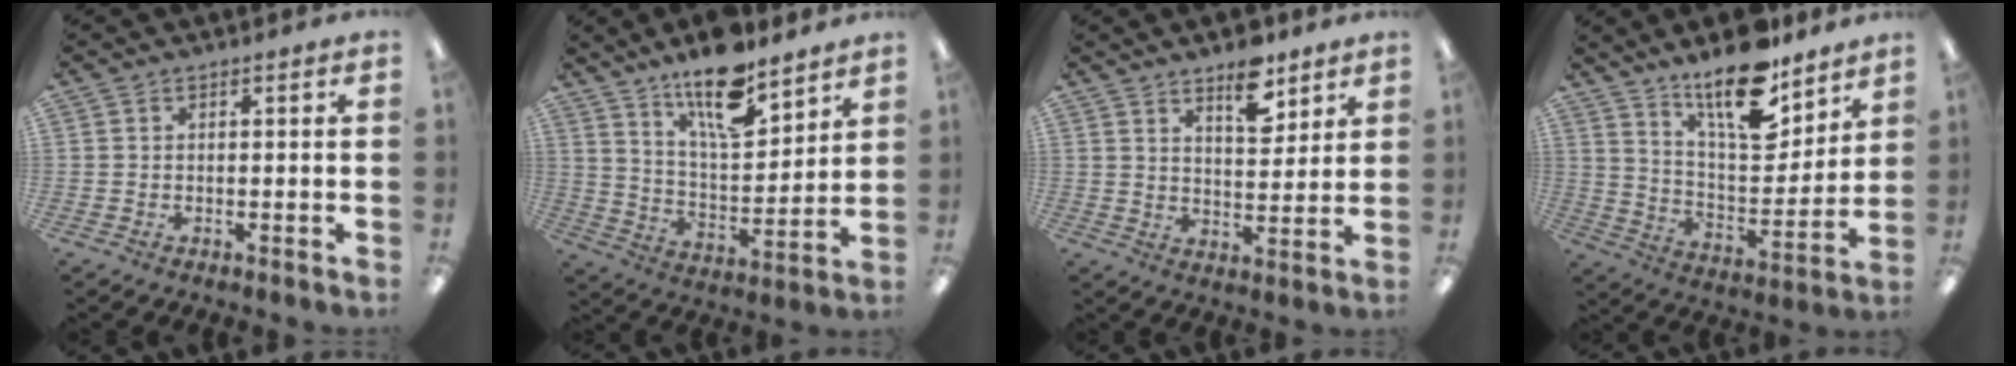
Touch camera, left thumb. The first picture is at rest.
{"total": 16.1, "force": [12.0, 5.3, 9.3], "torque": [-0.146, -0.073, 0.200]}
{"total": 8.9, "force": [6.5, 3.8, 4.8], "torque": [-0.055, -0.040, 0.106]}
{"total": 17.7, "force": [13.1, 6.5, 10.0], "torque": [-0.165, -0.084, 0.223]}